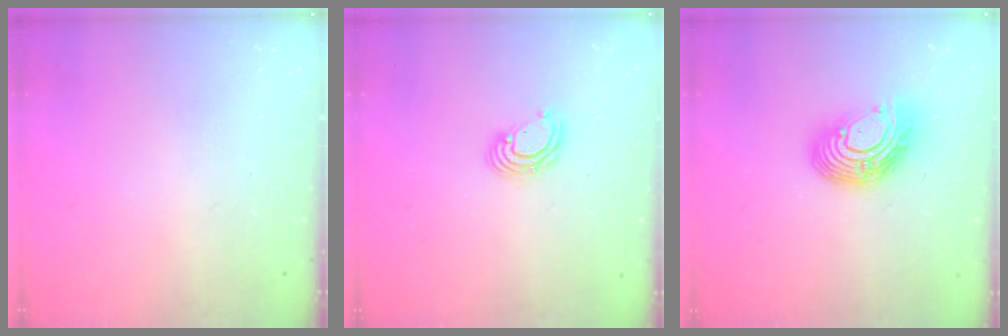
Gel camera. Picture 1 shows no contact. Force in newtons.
{"total": 5.7, "press": 5.7, "slide": 0.2}
{"total": 13.2, "press": 13.2, "slide": 0.8}